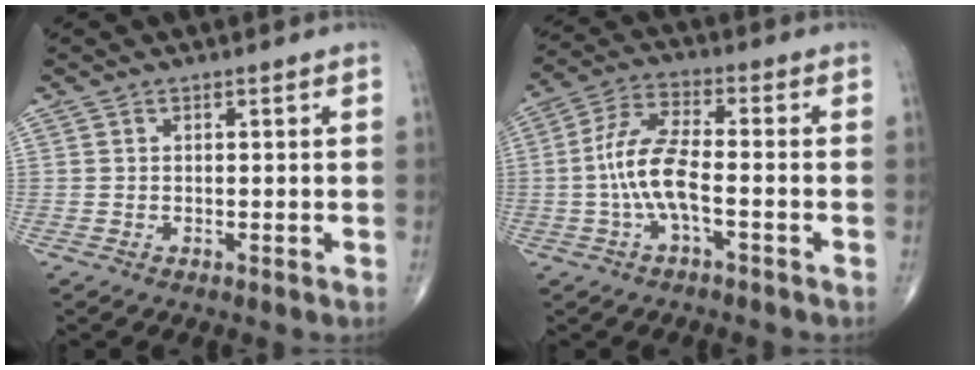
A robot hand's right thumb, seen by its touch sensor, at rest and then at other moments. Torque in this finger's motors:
{"motor_torque": [2.67, 2.33, 1.01, -0.16, 0.43]}